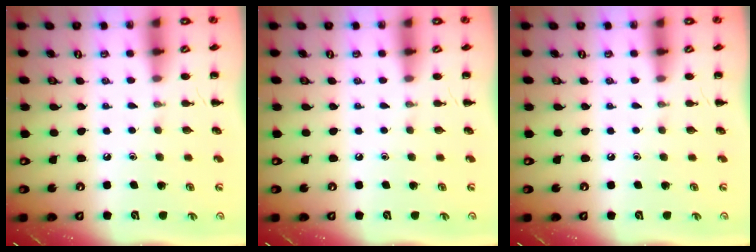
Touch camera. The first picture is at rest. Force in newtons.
{"total": 0.0}
{"total": 0.0}